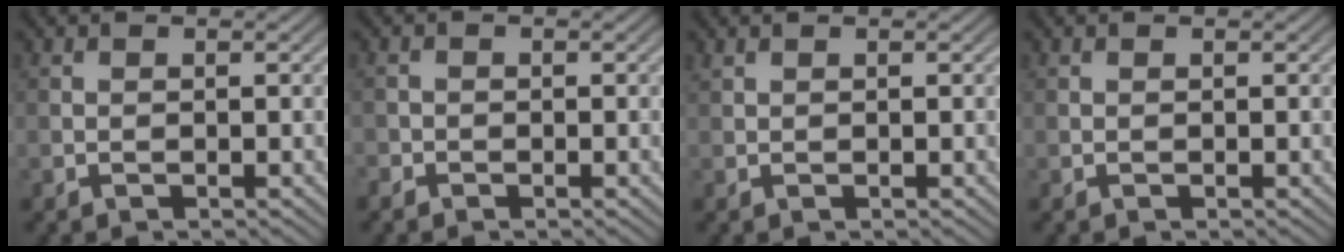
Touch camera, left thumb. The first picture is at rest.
{"total": 1.2, "force": [-0.8, 0.9, 0.1], "torque": [0.000, -0.002, -0.019]}
{"total": 0.6, "force": [0.5, 0.1, 0.1], "torque": [-0.005, 0.004, 0.013]}
{"total": 0.0}